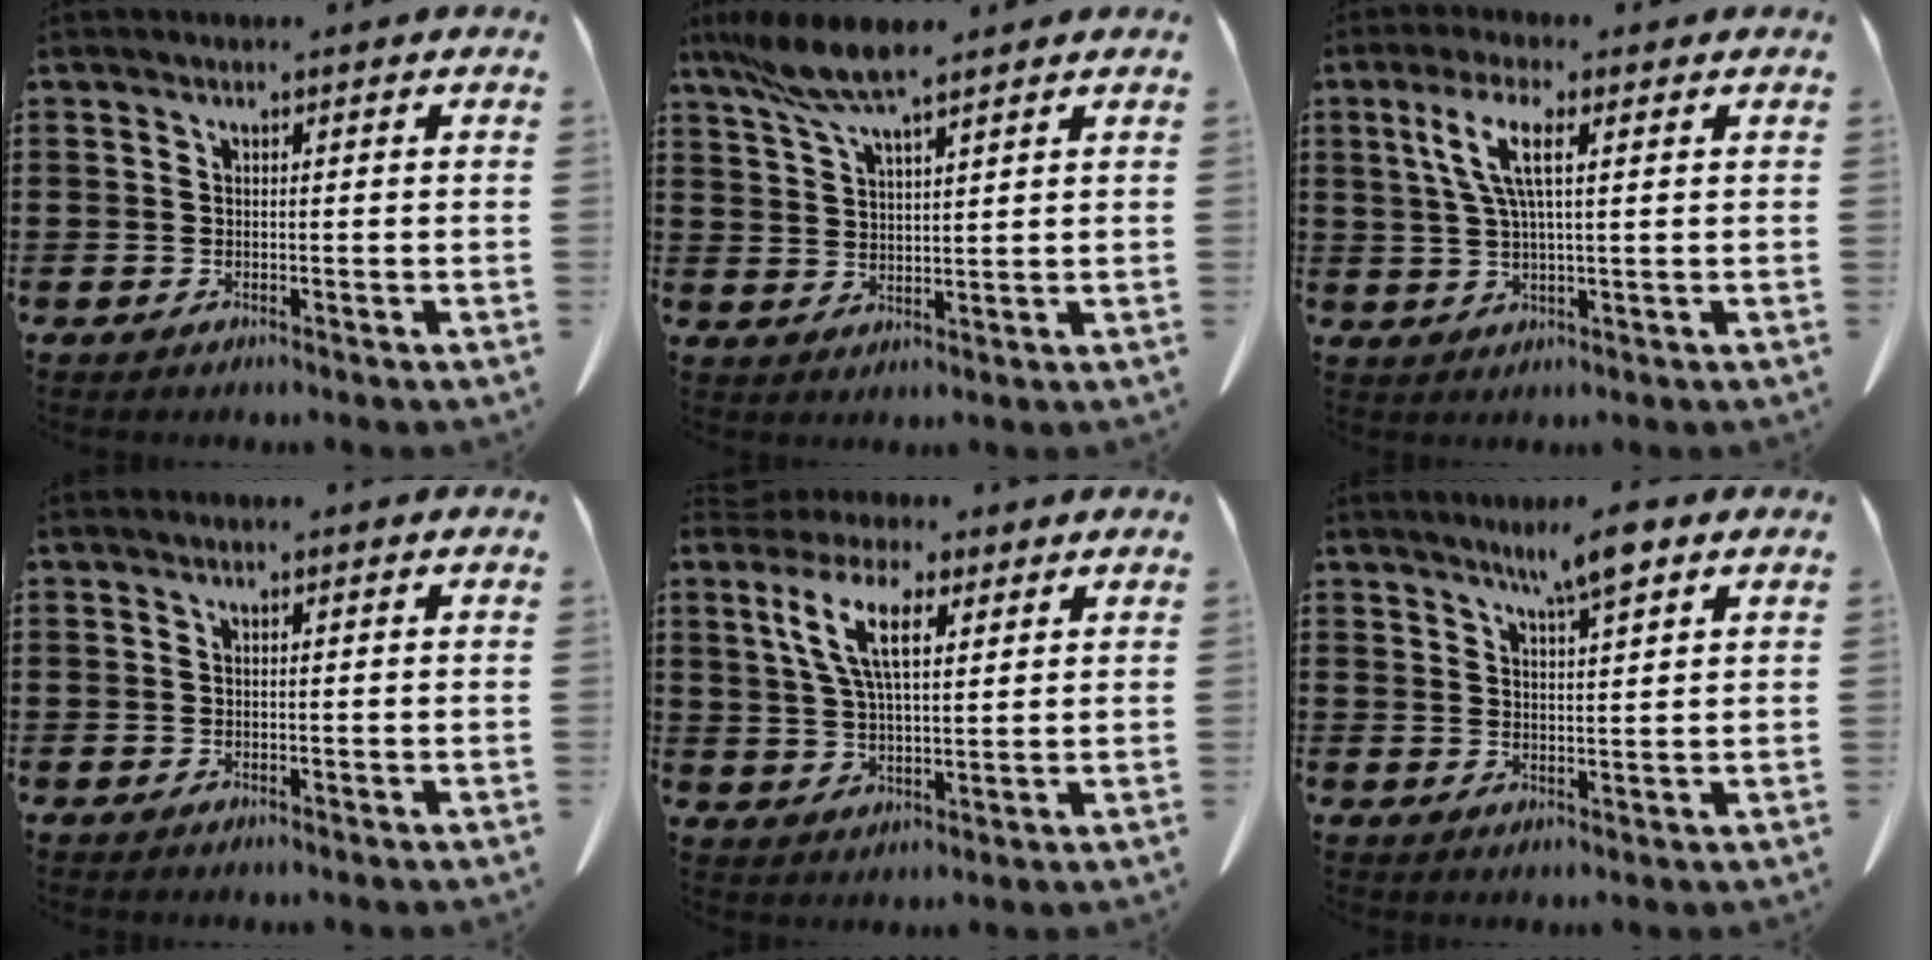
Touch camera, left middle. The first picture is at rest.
{"total": 7.6, "force": [5.8, 1.0, 4.8], "torque": [-0.109, -0.015, 0.107]}
{"total": 6.2, "force": [2.2, 1.5, 5.6], "torque": [-0.123, 0.004, 0.033]}
{"total": 0.0}
{"total": 8.8, "force": [4.4, 3.6, 6.8], "torque": [-0.145, 0.009, 0.080]}
{"total": 6.0, "force": [4.3, 0.7, 4.1], "torque": [-0.079, -0.004, 0.072]}